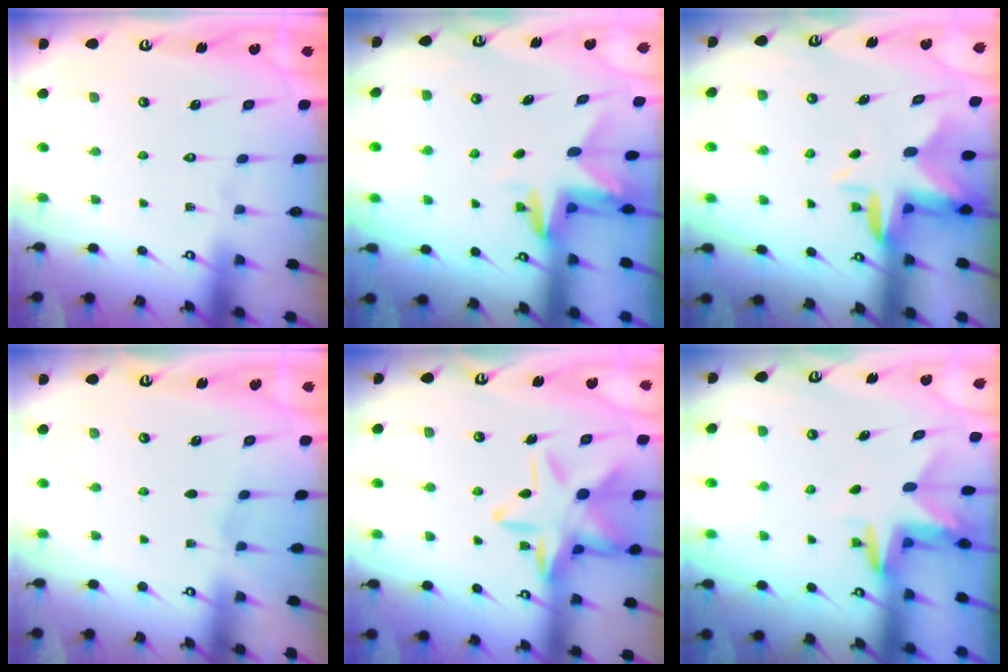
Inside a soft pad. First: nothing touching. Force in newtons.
{"total": 2.9, "press": 2.9, "slide": 0.2}
{"total": 4.6, "press": 4.5, "slide": 0.9}
{"total": 4.0, "press": 3.1, "slide": 2.5}
{"total": 17.6, "press": 17.6, "slide": 1.4}
{"total": 3.0, "press": 3.0, "slide": 0.1}